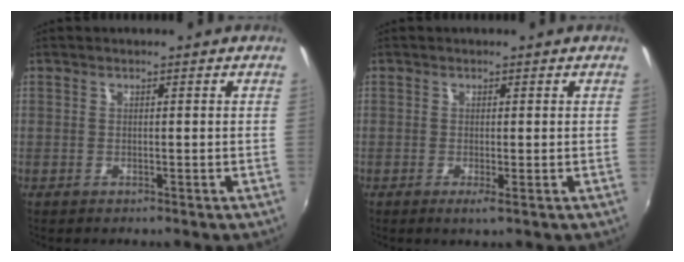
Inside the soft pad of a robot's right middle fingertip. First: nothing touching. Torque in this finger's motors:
{"motor_torque": [-0.06, -0.04, 0.01, 0.00]}